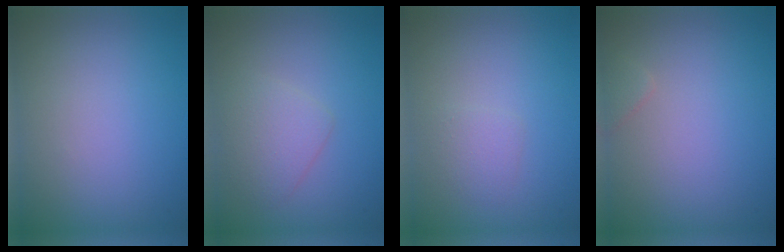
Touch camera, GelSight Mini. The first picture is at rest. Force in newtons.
{"total": 2.5, "press": 2.5, "slide": 0.1}
{"total": 1.2, "press": 1.2, "slide": 0.0}
{"total": 0.8, "press": 0.8, "slide": 0.1}